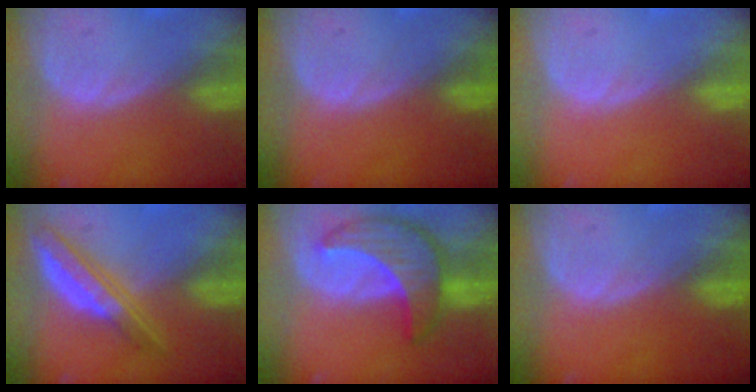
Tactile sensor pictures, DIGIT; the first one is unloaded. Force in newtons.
{"total": 0.0}
{"total": 0.0}
{"total": 6.3, "press": 5.6, "slide": 2.8}
{"total": 9.1, "press": 9.1, "slide": 0.7}
{"total": 0.0}